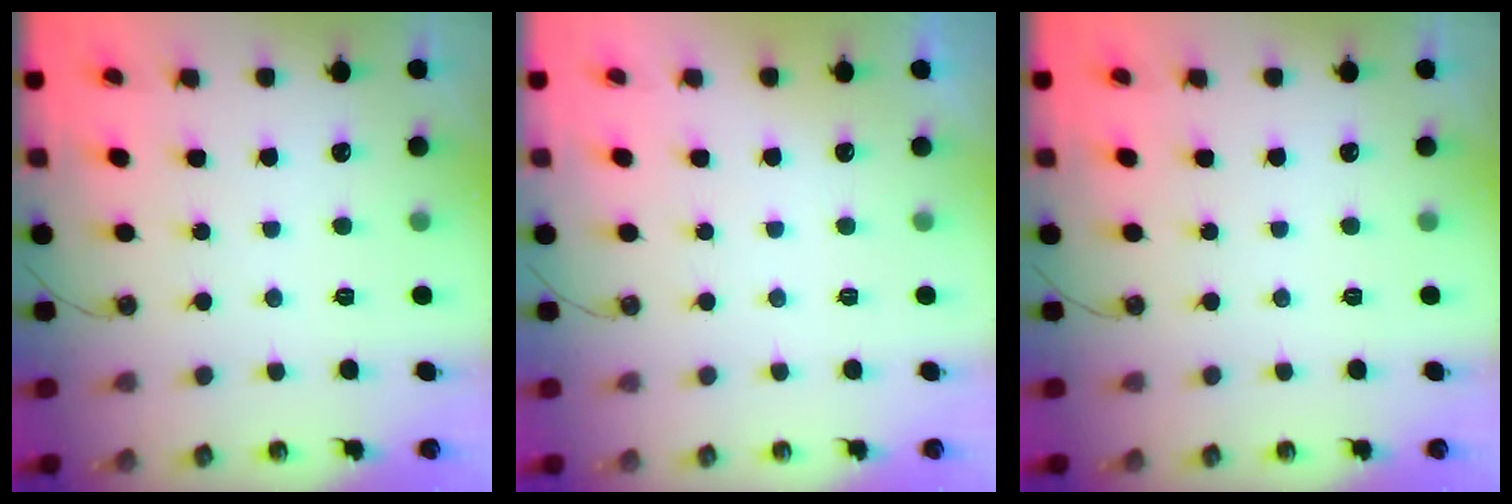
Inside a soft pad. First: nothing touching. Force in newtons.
{"total": 0.0}
{"total": 0.0}